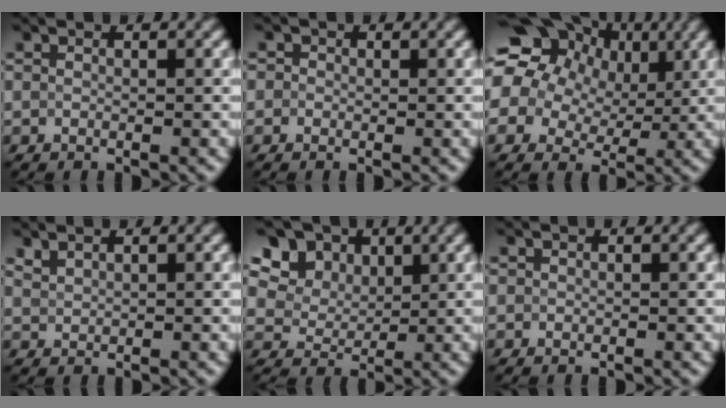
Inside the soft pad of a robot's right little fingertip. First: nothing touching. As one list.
[{"total": 0.8, "force": [0.1, 0.8, 0.2], "torque": [0.002, -0.005, -0.004]}, {"total": 16.1, "force": [6.8, 12.5, 7.6], "torque": [-0.174, 0.037, 0.105]}, {"total": 1.1, "force": [1.0, 0.2, 0.2], "torque": [-0.007, 0.002, 0.028]}, {"total": 12.9, "force": [6.8, 9.2, 6.0], "torque": [-0.149, 0.031, 0.115]}, {"total": 0.0}]